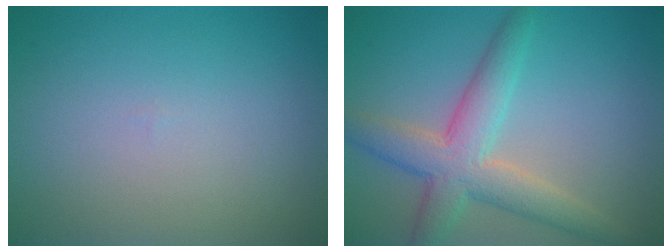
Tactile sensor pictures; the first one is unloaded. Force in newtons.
{"total": 5.5, "press": 5.5, "slide": 0.5}